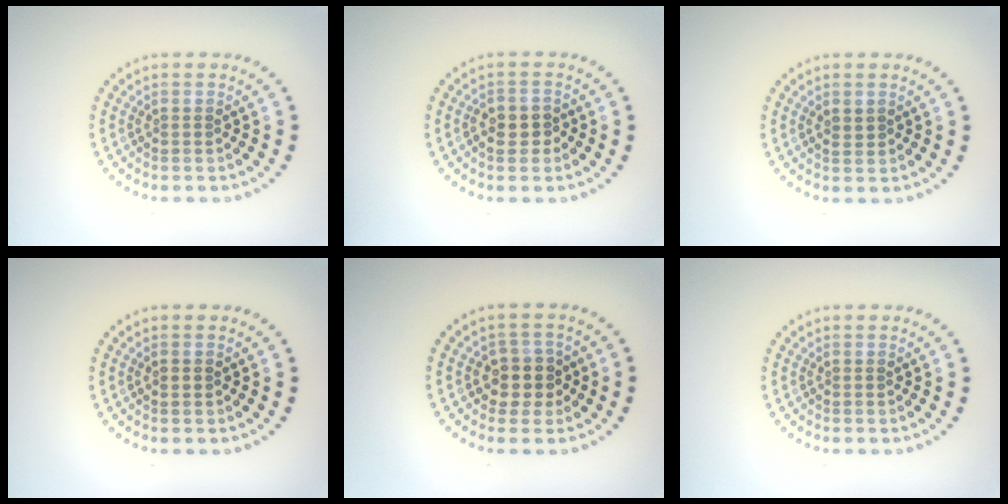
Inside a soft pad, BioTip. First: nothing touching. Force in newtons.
{"total": 1.8, "press": 1.7, "slide": 0.5}
{"total": 0.7, "press": 0.6, "slide": 0.4}
{"total": 0.9, "press": 0.9, "slide": 0.1}
{"total": 2.9, "press": 2.6, "slide": 1.2}
{"total": 0.0}